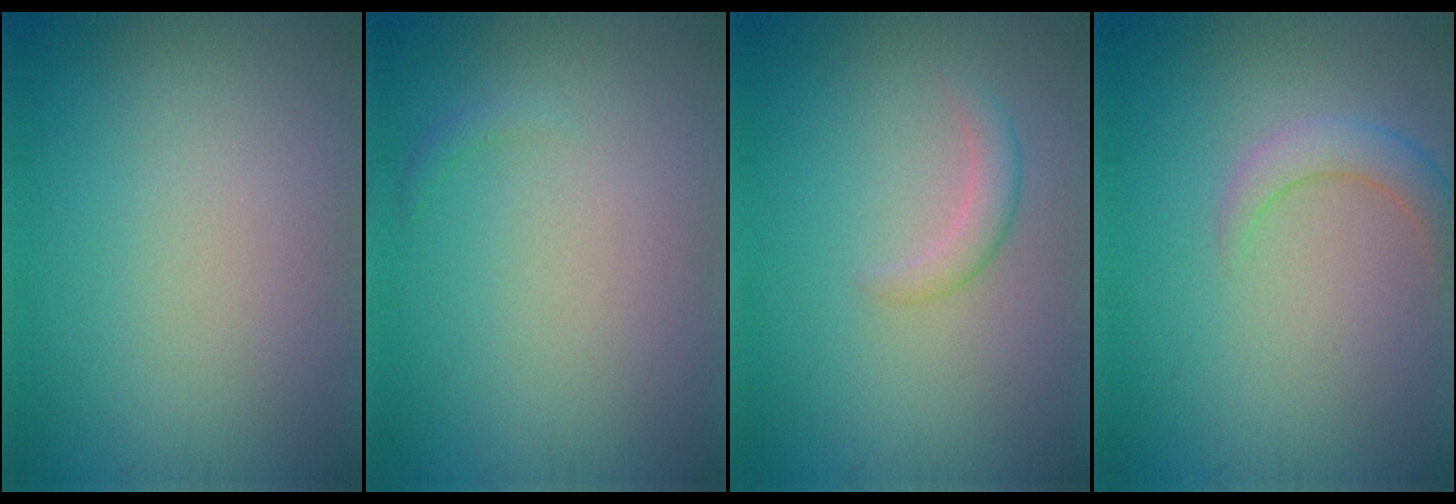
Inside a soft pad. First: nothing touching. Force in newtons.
{"total": 0.6, "press": 0.5, "slide": 0.1}
{"total": 1.7, "press": 1.7, "slide": 0.1}
{"total": 2.5, "press": 2.5, "slide": 0.2}